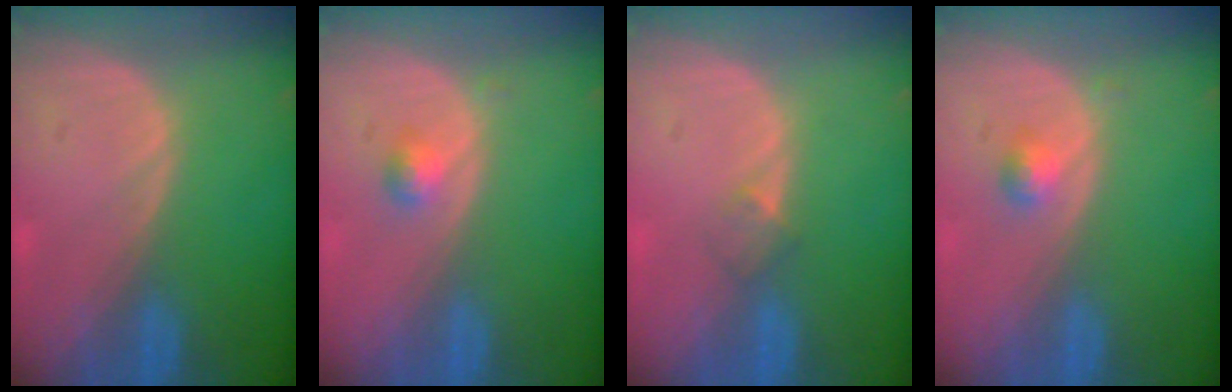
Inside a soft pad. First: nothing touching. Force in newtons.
{"total": 2.0, "press": 1.8, "slide": 0.8}
{"total": 2.0, "press": 1.6, "slide": 1.1}
{"total": 2.0, "press": 1.8, "slide": 0.8}